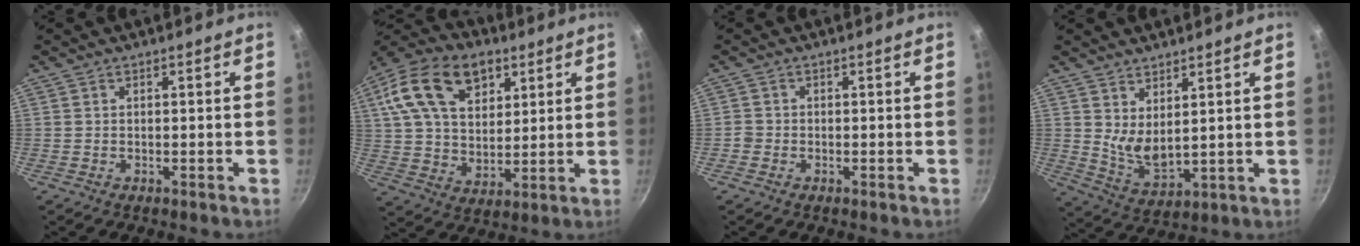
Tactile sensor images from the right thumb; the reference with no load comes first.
{"total": 20.4, "force": [8.7, 13.1, 13.0], "torque": [-0.206, -0.008, 0.143]}
{"total": 1.2, "force": [-0.6, 1.0, 0.2], "torque": [-0.002, 0.004, -0.013]}
{"total": 6.9, "force": [3.7, 3.0, 5.0], "torque": [-0.079, -0.044, 0.076]}